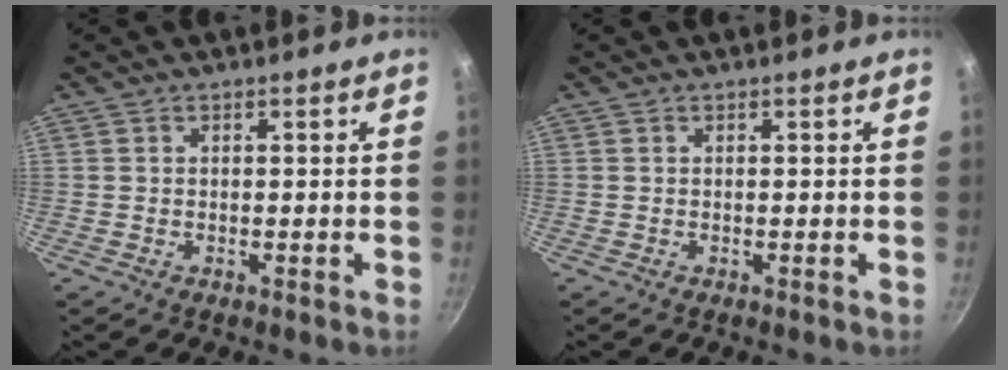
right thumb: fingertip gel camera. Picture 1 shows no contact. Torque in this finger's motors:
{"motor_torque": [0.00, 0.00, 0.00, 0.00, 0.00]}